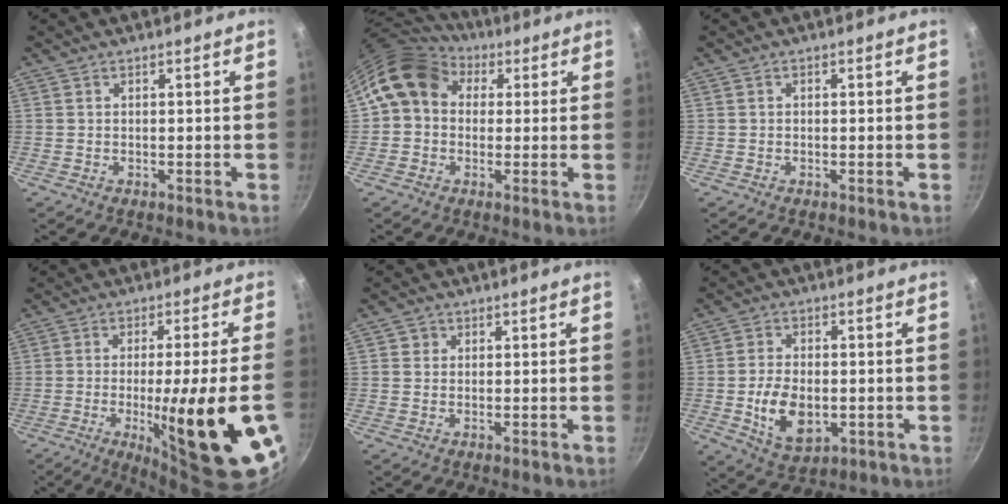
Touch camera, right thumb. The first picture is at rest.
{"total": 12.0, "force": [3.2, 9.8, 6.1], "torque": [-0.081, 0.021, 0.036]}
{"total": 0.5, "force": [0.0, 0.5, 0.2], "torque": [-0.003, 0.004, 0.001]}
{"total": 22.2, "force": [-6.2, 3.3, 21.1], "torque": [-0.285, 0.001, -0.078]}
{"total": 1.8, "force": [0.4, 1.7, 0.4], "torque": [0.003, 0.000, 0.002]}
{"total": 10.7, "force": [-1.7, 6.7, 8.2], "torque": [-0.136, 0.000, -0.020]}